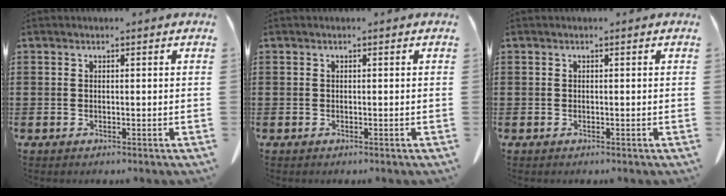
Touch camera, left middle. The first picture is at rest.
{"total": 0.0}
{"total": 0.0}